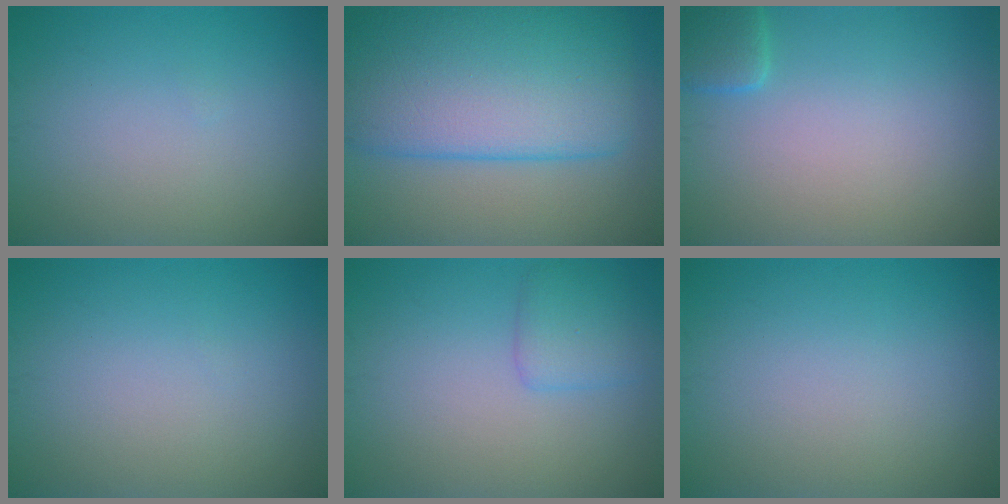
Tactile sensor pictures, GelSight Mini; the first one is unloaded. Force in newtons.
{"total": 11.9, "press": 11.9, "slide": 0.4}
{"total": 2.0, "press": 2.0, "slide": 0.3}
{"total": 0.0}
{"total": 2.1, "press": 2.1, "slide": 0.1}
{"total": 0.0}